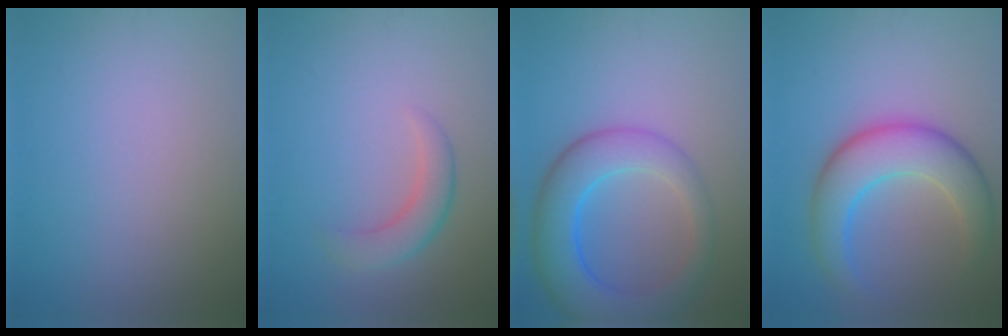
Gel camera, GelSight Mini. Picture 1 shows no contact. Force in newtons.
{"total": 2.8, "press": 2.8, "slide": 0.2}
{"total": 7.3, "press": 7.3, "slide": 0.3}
{"total": 6.6, "press": 6.6, "slide": 0.3}